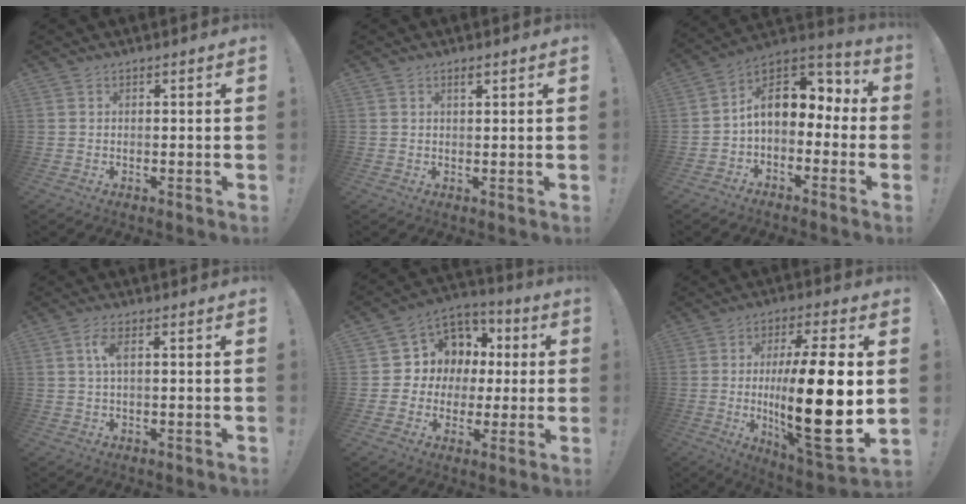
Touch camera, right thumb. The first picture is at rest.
{"total": 1.4, "force": [1.0, 0.4, 1.0], "torque": [-0.014, -0.003, 0.015]}
{"total": 12.3, "force": [2.3, 8.7, 8.4], "torque": [-0.110, -0.002, 0.047]}
{"total": 4.0, "force": [1.0, 1.1, 3.7], "torque": [-0.065, 0.000, 0.014]}
{"total": 9.9, "force": [0.9, 9.6, 2.3], "torque": [-0.028, -0.010, 0.036]}
{"total": 21.3, "force": [-0.3, 4.8, 20.8], "torque": [-0.342, -0.022, -0.007]}